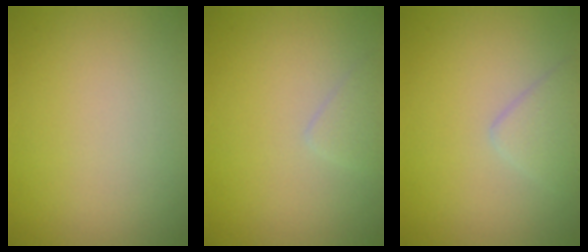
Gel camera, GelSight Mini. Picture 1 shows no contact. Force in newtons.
{"total": 1.2, "press": 1.2, "slide": 0.1}
{"total": 2.1, "press": 2.1, "slide": 0.1}